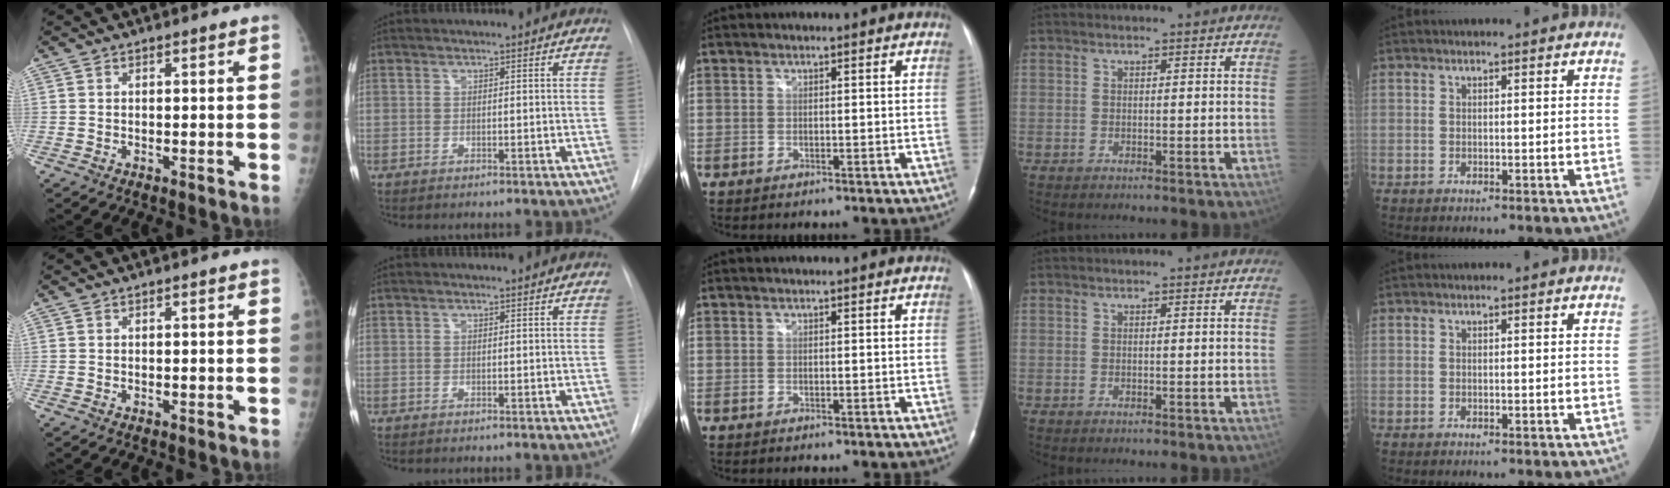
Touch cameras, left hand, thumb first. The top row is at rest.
{}